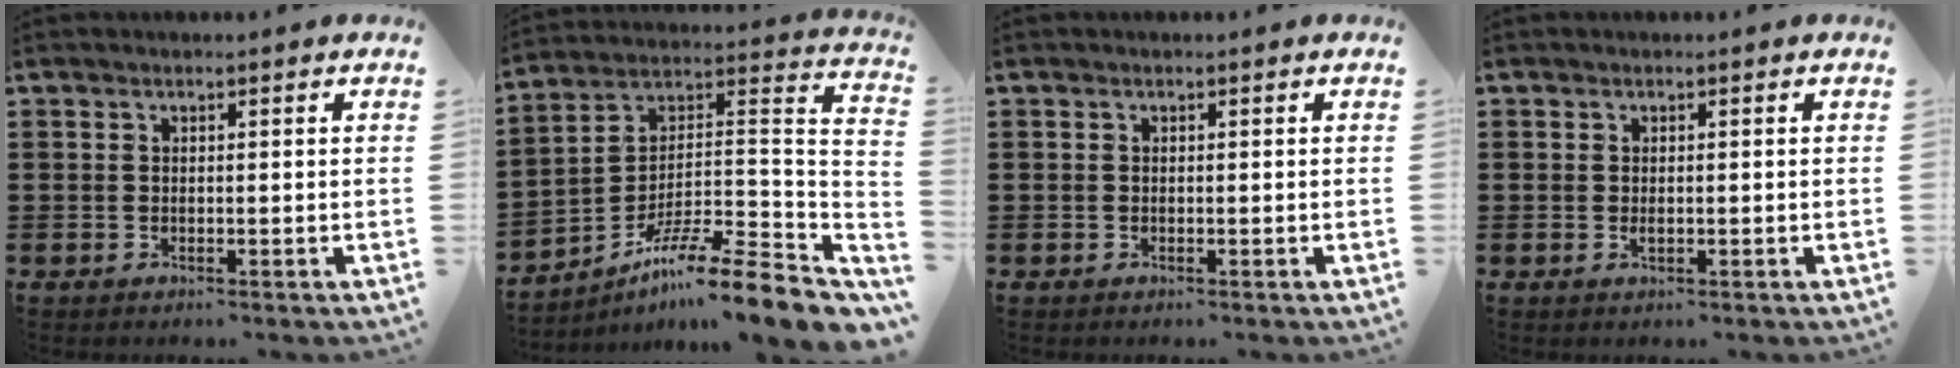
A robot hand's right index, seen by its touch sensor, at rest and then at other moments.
{"total": 11.3, "force": [-8.5, 0.3, 7.4], "torque": [-0.117, -0.001, -0.164]}
{"total": 0.0}
{"total": 0.7, "force": [-0.1, 0.3, 0.6], "torque": [-0.012, -0.002, -0.002]}